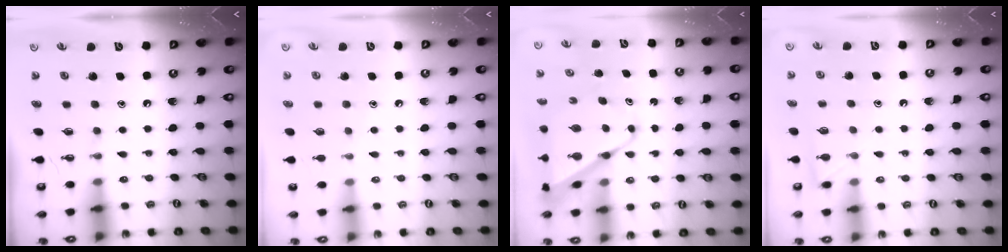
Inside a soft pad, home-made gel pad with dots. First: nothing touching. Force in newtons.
{"total": 3.0, "press": 2.9, "slide": 0.4}
{"total": 11.6, "press": 11.5, "slide": 1.0}
{"total": 5.6, "press": 5.6, "slide": 0.7}